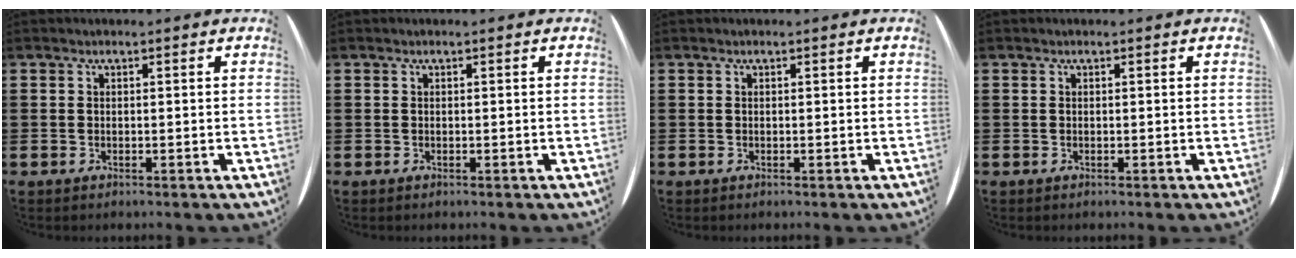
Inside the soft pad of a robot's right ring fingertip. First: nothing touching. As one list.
[{"total": 0.0}, {"total": 0.0}, {"total": 0.0}]